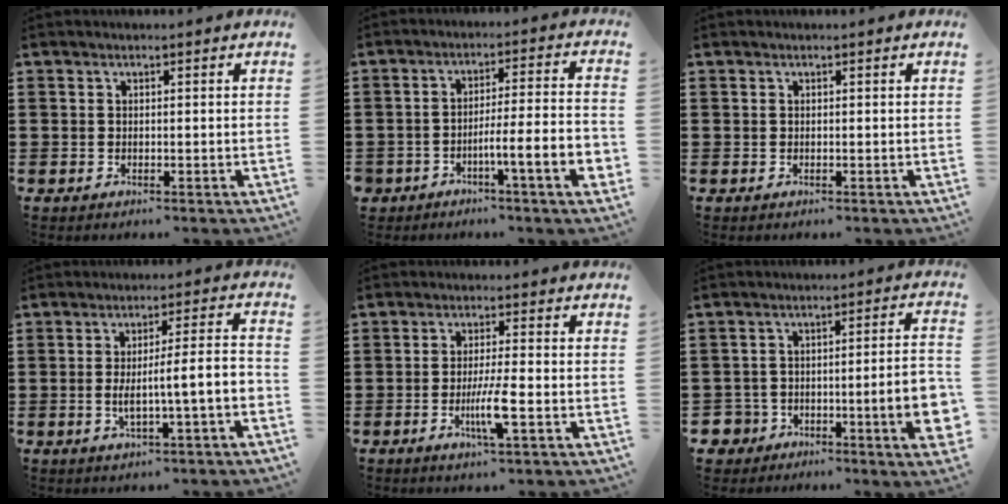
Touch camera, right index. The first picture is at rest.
{"total": 7.4, "force": [-4.1, 0.9, 6.1], "torque": [-0.108, -0.005, -0.074]}
{"total": 0.0}
{"total": 7.4, "force": [-1.8, 0.5, 7.2], "torque": [-0.124, -0.002, -0.036]}
{"total": 5.5, "force": [-1.9, 0.1, 5.1], "torque": [-0.099, -0.018, -0.035]}
{"total": 8.8, "force": [-4.1, 3.1, 7.2], "torque": [-0.123, -0.007, -0.074]}